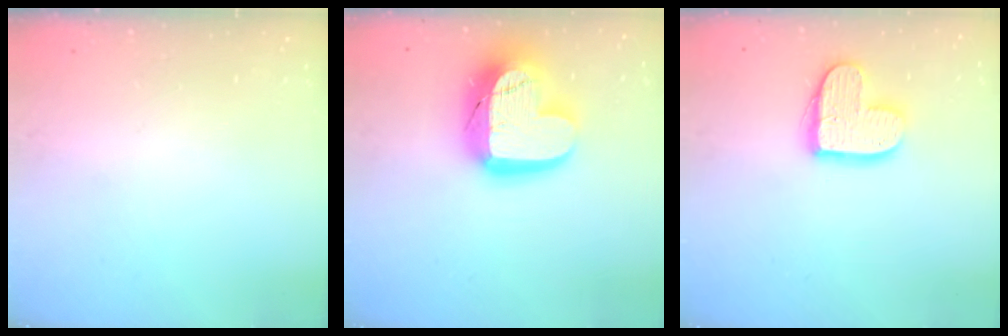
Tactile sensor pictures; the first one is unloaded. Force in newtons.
{"total": 19.0, "press": 19.0, "slide": 1.6}
{"total": 12.9, "press": 12.9, "slide": 0.9}